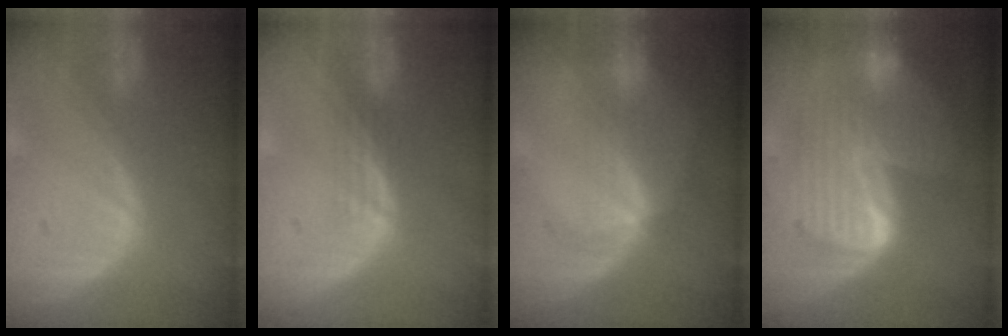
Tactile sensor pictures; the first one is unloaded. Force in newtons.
{"total": 1.5, "press": 1.2, "slide": 0.9}
{"total": 2.7, "press": 2.4, "slide": 1.2}
{"total": 10.3, "press": 10.3, "slide": 0.9}